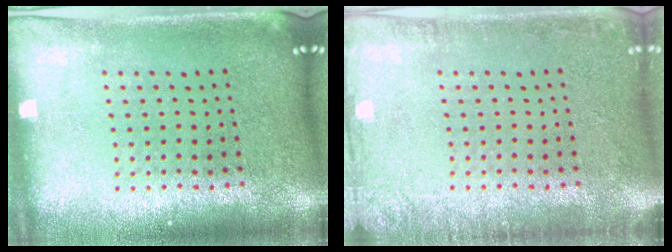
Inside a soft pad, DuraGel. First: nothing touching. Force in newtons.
{"total": 2.0, "press": 2.0, "slide": 0.3}